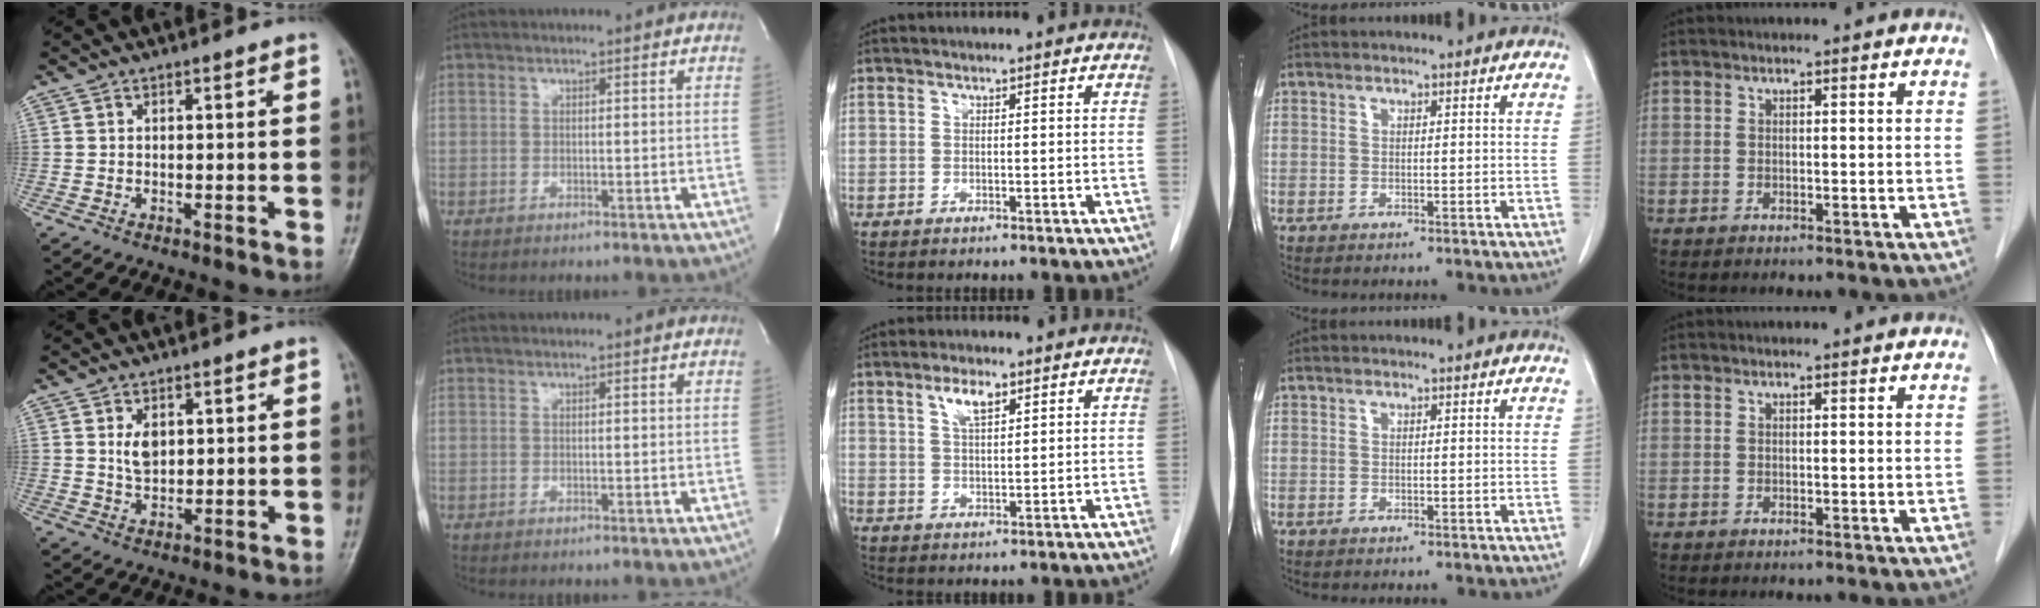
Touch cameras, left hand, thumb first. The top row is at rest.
{"thumb": {"total": 4.1, "force": [1.3, 2.6, 2.9], "torque": [-0.038, -0.012, 0.028]}, "index": {"total": 0.6, "force": [0.6, 0.0, 0.0], "torque": [-0.004, -0.002, 0.004]}, "middle": {"total": 3.8, "force": [2.1, 1.2, 2.9], "torque": [-0.058, 0.002, 0.039]}}